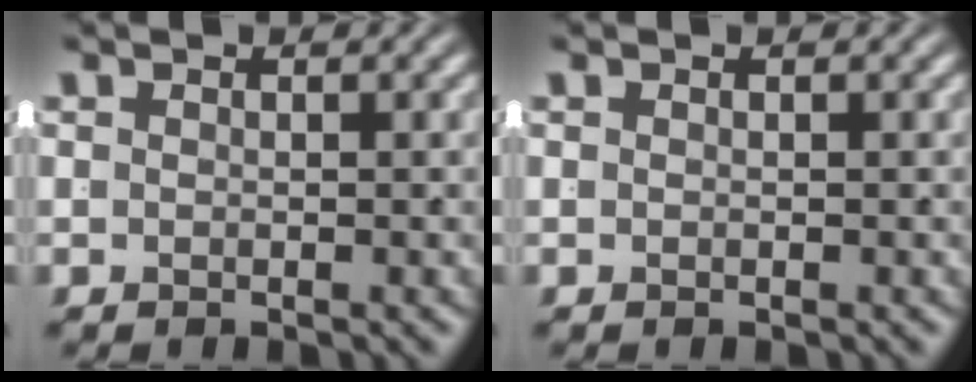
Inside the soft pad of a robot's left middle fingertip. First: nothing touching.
{"total": 0.0}